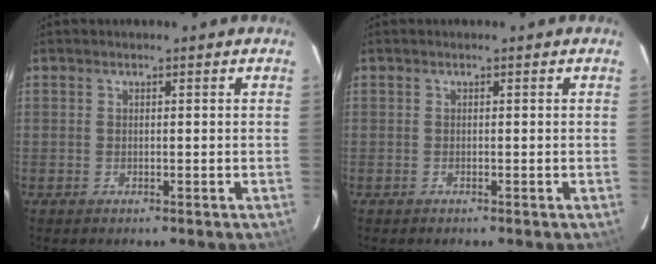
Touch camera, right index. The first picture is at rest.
{"total": 0.0}